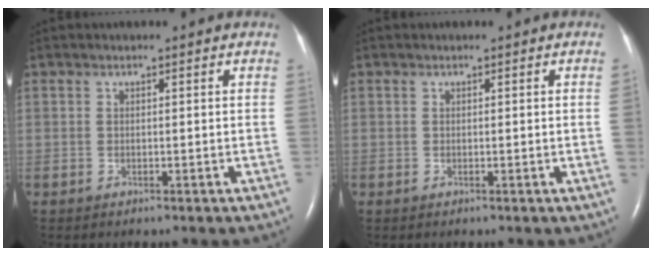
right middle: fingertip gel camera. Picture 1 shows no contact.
{"total": 0.6, "force": [0.0, -0.3, 0.5], "torque": [-0.007, -0.001, -0.001]}